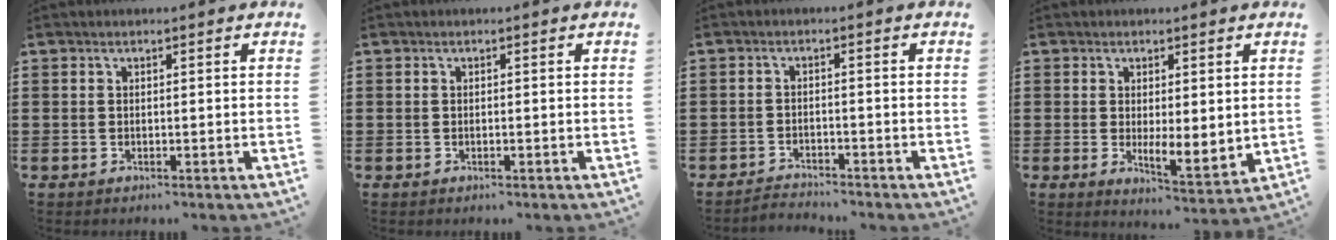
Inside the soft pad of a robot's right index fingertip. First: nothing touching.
{"total": 0.0}
{"total": 2.2, "force": [-2.2, 0.2, 0.0], "torque": [-0.007, 0.001, -0.047]}
{"total": 3.5, "force": [0.7, 1.4, 3.1], "torque": [-0.060, 0.004, 0.014]}